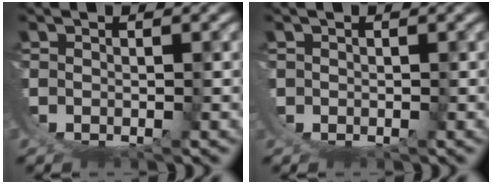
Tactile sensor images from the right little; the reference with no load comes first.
{"total": 0.9, "force": [-0.2, 0.8, 0.2], "torque": [-0.018, -0.014, 0.005]}